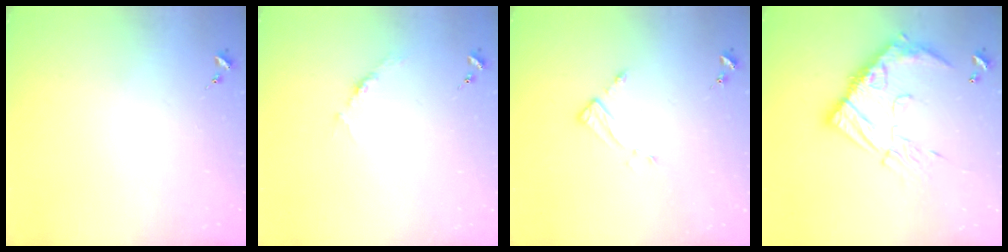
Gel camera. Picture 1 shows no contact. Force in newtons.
{"total": 3.7, "press": 3.7, "slide": 0.5}
{"total": 3.9, "press": 3.9, "slide": 0.2}
{"total": 17.2, "press": 17.2, "slide": 1.3}